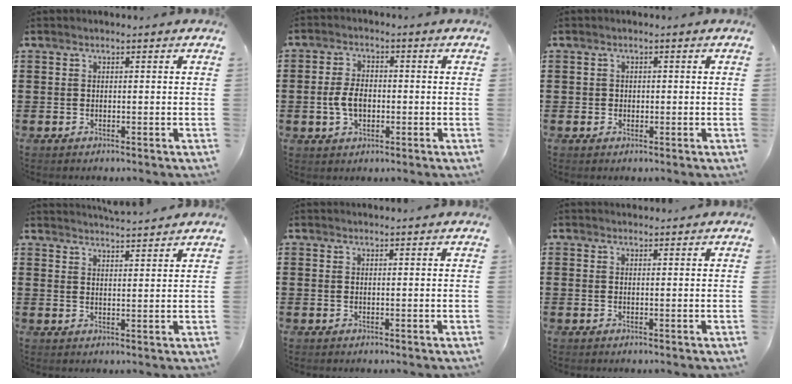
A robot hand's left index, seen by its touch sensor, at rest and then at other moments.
{"total": 4.7, "force": [-0.8, 2.8, 3.7], "torque": [-0.090, -0.001, -0.021]}
{"total": 0.9, "force": [0.1, 0.8, 0.2], "torque": [-0.006, 0.005, 0.001]}
{"total": 3.4, "force": [3.3, -0.3, 0.2], "torque": [-0.013, -0.014, 0.061]}
{"total": 0.9, "force": [0.9, 0.0, 0.2], "torque": [-0.005, -0.001, 0.018]}
{"total": 0.9, "force": [0.9, 0.2, 0.0], "torque": [-0.002, 0.001, 0.019]}